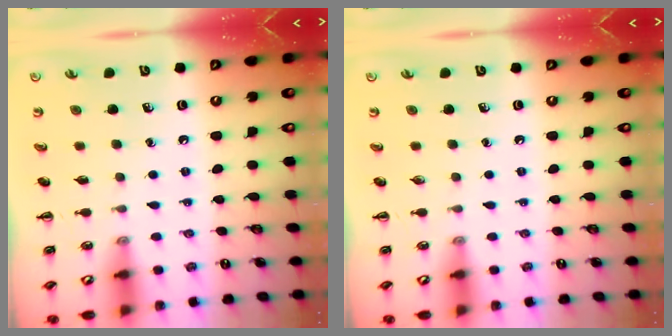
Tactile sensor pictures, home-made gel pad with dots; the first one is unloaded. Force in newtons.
{"total": 0.0}